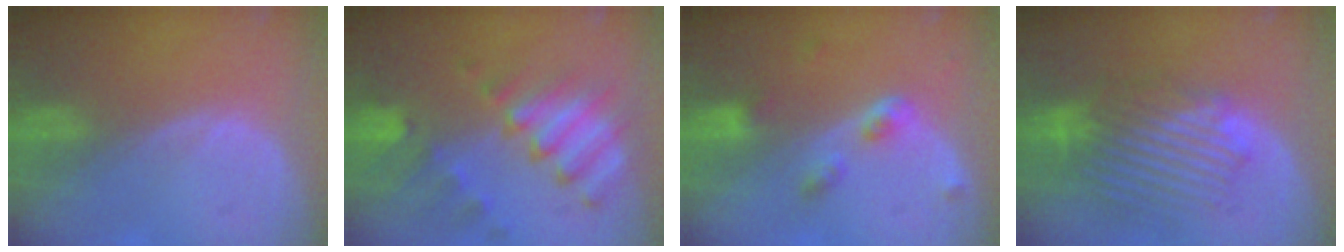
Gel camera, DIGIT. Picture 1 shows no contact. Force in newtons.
{"total": 10.2, "press": 8.9, "slide": 5.0}
{"total": 4.0, "press": 4.0, "slide": 0.4}
{"total": 9.7, "press": 9.0, "slide": 3.6}